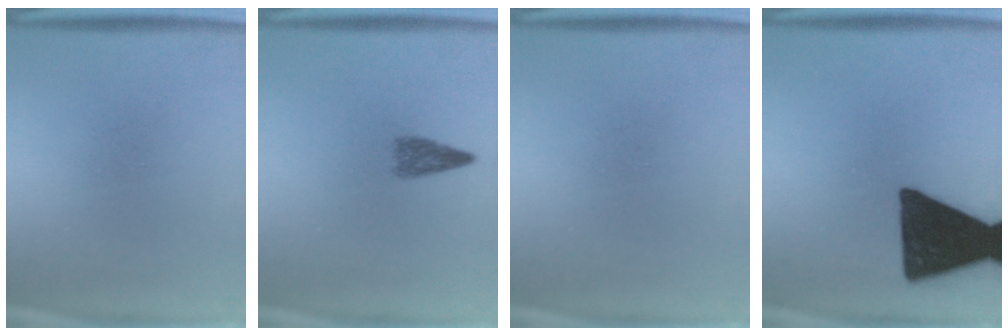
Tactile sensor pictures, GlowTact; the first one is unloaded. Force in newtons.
{"total": 2.5}
{"total": 0.0}
{"total": 18.0}